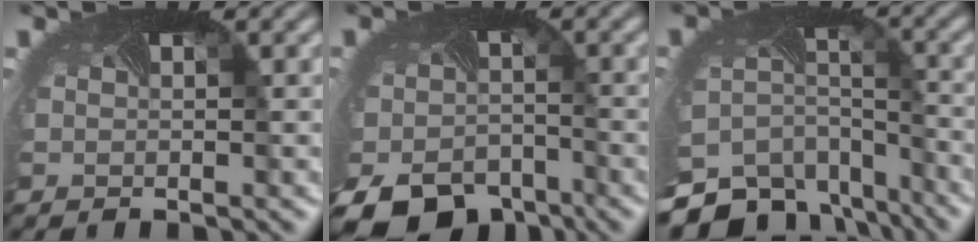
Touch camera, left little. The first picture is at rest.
{"total": 10.9, "force": [-7.3, 7.0, 4.2], "torque": [-0.118, -0.067, -0.098]}
{"total": 11.3, "force": [-8.6, 6.6, 3.1], "torque": [-0.098, -0.034, -0.114]}